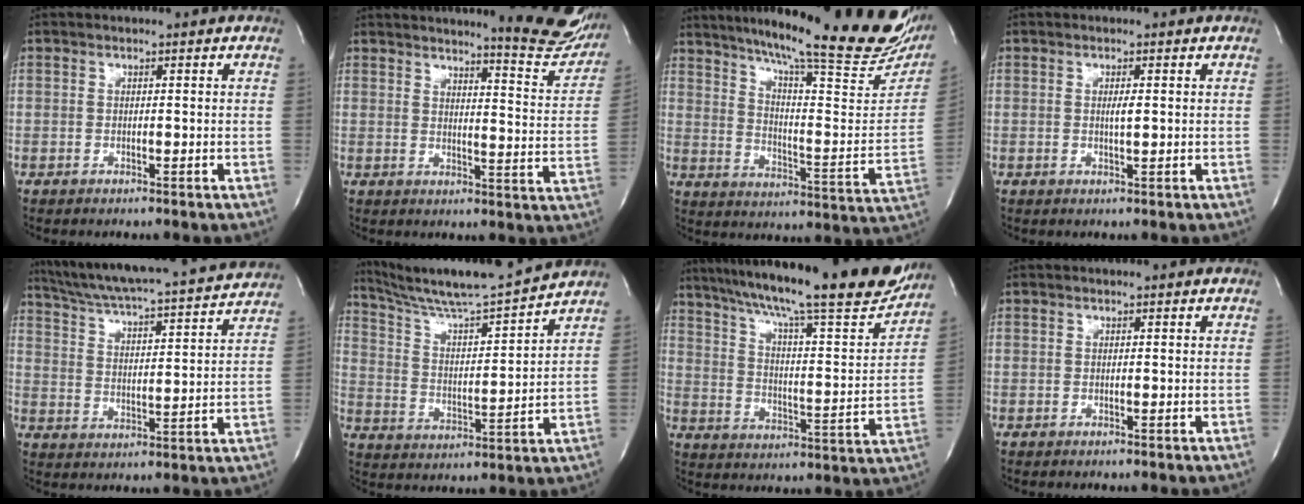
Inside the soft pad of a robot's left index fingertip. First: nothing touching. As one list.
[{"total": 17.9, "force": [16.5, 1.3, 6.8], "torque": [-0.087, -0.101, 0.184]}, {"total": 29.8, "force": [23.7, 2.8, 17.9], "torque": [-0.245, -0.061, 0.311]}, {"total": 1.2, "force": [0.2, 0.0, 1.2], "torque": [-0.029, -0.003, 0.004]}, {"total": 21.3, "force": [19.6, 1.1, 8.2], "torque": [-0.140, -0.014, 0.277]}, {"total": 14.9, "force": [14.1, -1.5, 4.6], "torque": [-0.096, -0.024, 0.234]}, {"total": 25.8, "force": [21.8, 2.5, 13.7], "torque": [-0.233, -0.028, 0.301]}, {"total": 0.0}]